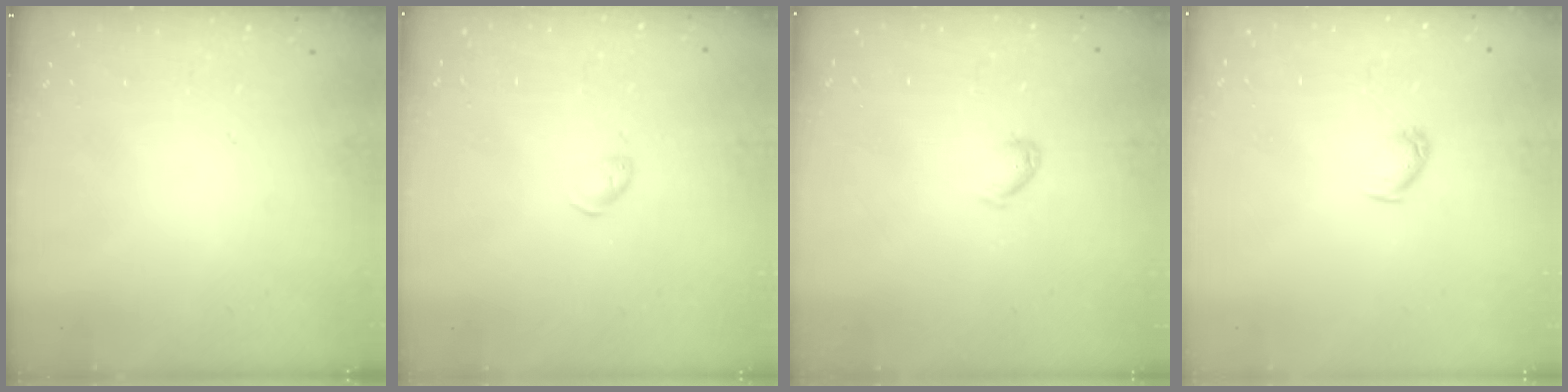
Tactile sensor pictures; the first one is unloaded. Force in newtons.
{"total": 4.1, "press": 4.0, "slide": 0.7}
{"total": 3.1, "press": 3.1, "slide": 0.4}
{"total": 3.6, "press": 3.6, "slide": 0.6}